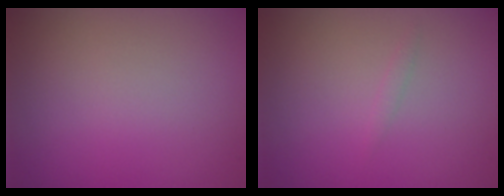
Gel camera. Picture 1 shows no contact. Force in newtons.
{"total": 0.5, "press": 0.5, "slide": 0.0}